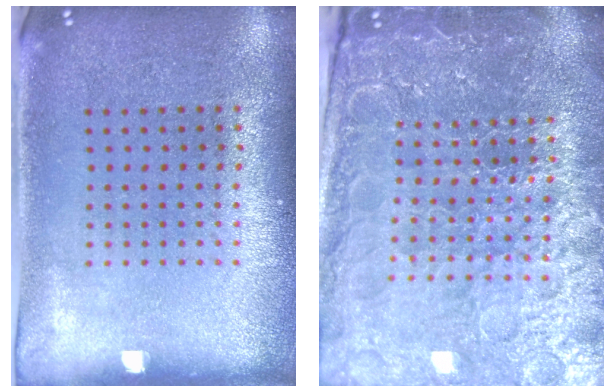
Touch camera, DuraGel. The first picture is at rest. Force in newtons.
{"total": 5.5, "press": 5.0, "slide": 2.3}